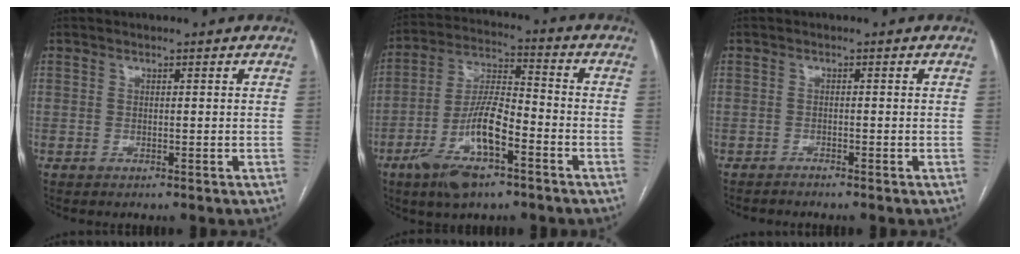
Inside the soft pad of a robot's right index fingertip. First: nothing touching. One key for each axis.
{"total": 13.0, "fx": -6.2, "fy": 3.3, "fz": 11.0, "tx": -0.221, "ty": -0.005, "tz": -0.111}
{"total": 0.9, "fx": -0.8, "fy": -0.3, "fz": 0.0, "tx": -0.005, "ty": -0.004, "tz": -0.013}